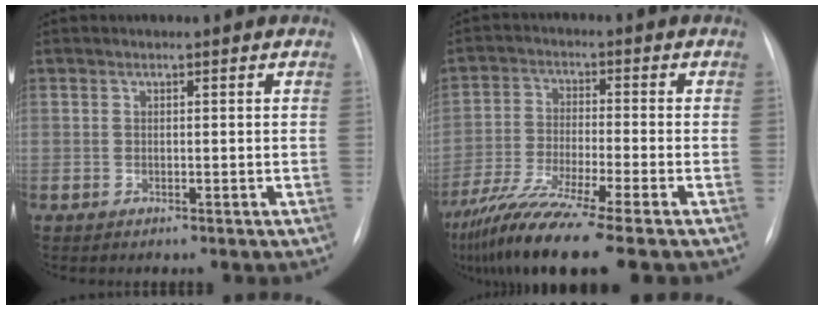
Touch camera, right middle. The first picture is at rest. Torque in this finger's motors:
{"motor_torque": [1.19, -0.95, 0.36, 0.19]}